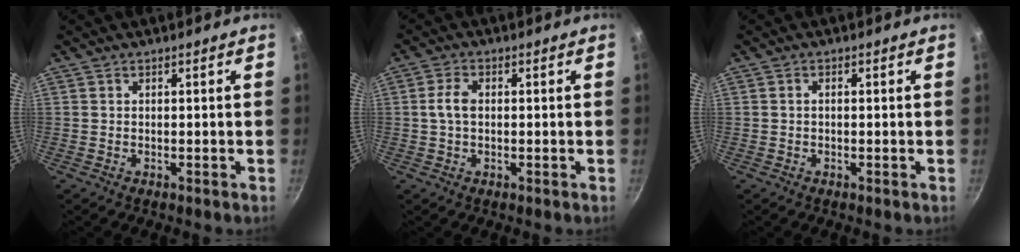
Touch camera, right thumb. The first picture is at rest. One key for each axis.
{"total": 3.9, "fx": 0.3, "fy": 2.3, "fz": 3.2, "tx": -0.067, "ty": 0.011, "tz": 0.001}
{"total": 0.8, "fx": -0.1, "fy": 0.5, "fz": 0.7, "tx": -0.013, "ty": 0.005, "tz": -0.001}